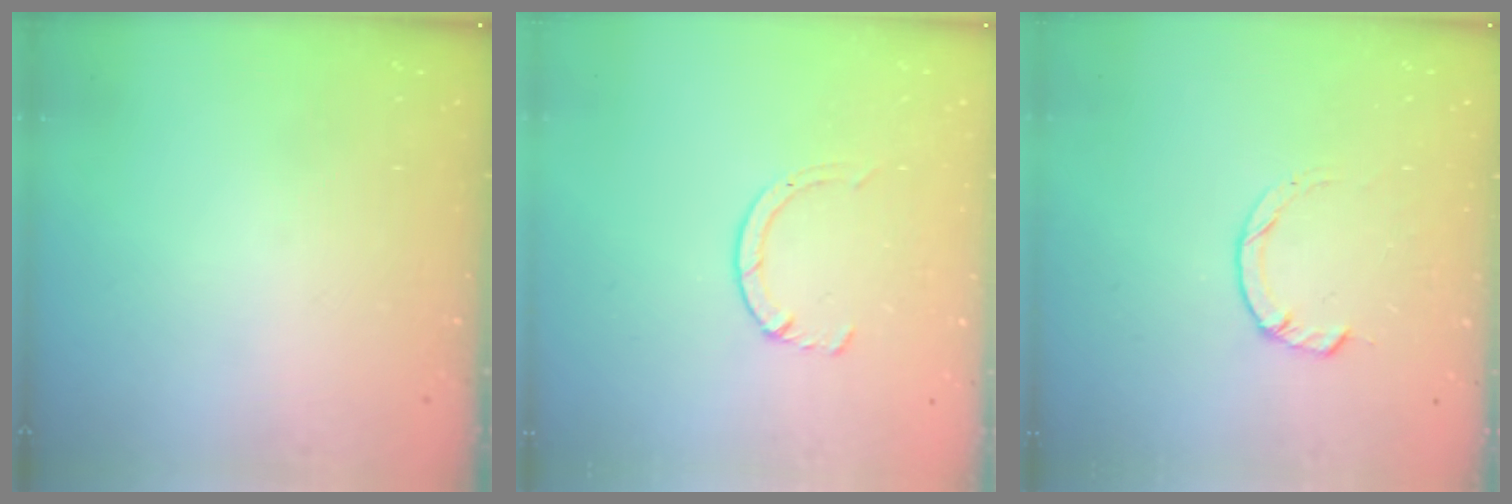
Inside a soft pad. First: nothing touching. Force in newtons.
{"total": 2.8, "press": 2.8, "slide": 0.4}
{"total": 4.0, "press": 3.9, "slide": 0.7}